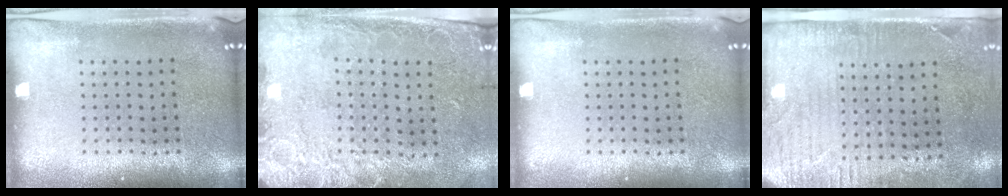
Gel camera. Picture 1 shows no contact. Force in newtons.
{"total": 2.6, "press": 2.0, "slide": 1.7}
{"total": 0.0}
{"total": 2.9, "press": 2.4, "slide": 1.7}